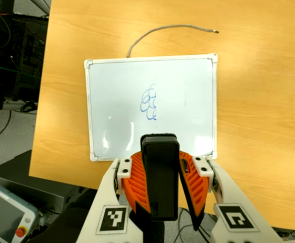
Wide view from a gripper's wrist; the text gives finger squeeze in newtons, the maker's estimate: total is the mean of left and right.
{"total": 12.6, "left": 10.9, "right": 14.3}